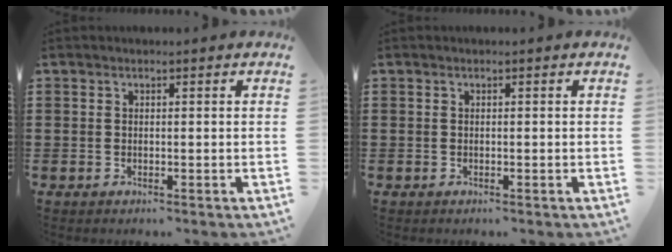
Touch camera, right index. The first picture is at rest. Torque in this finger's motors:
{"motor_torque": [0.39, 0.34, 0.00, 0.00]}